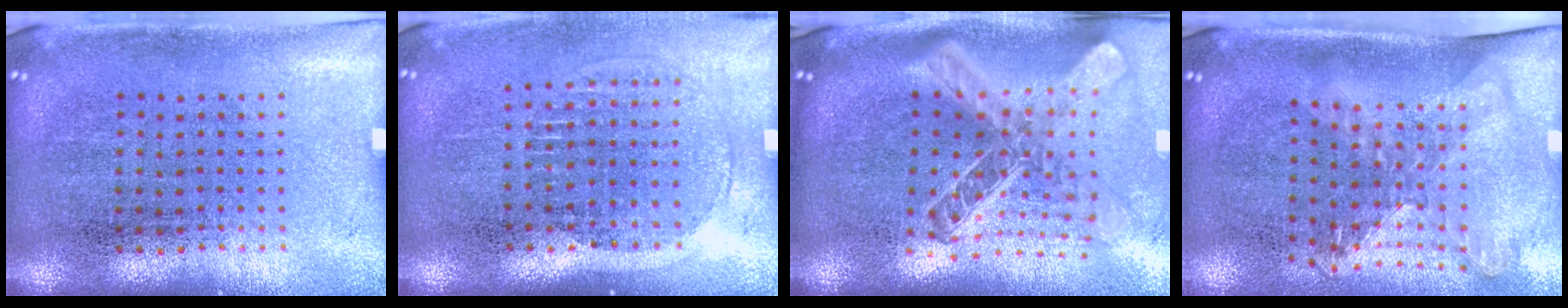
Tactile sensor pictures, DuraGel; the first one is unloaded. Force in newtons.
{"total": 1.4, "press": 1.2, "slide": 0.7}
{"total": 2.7, "press": 2.0, "slide": 1.8}
{"total": 1.7, "press": 1.3, "slide": 1.1}